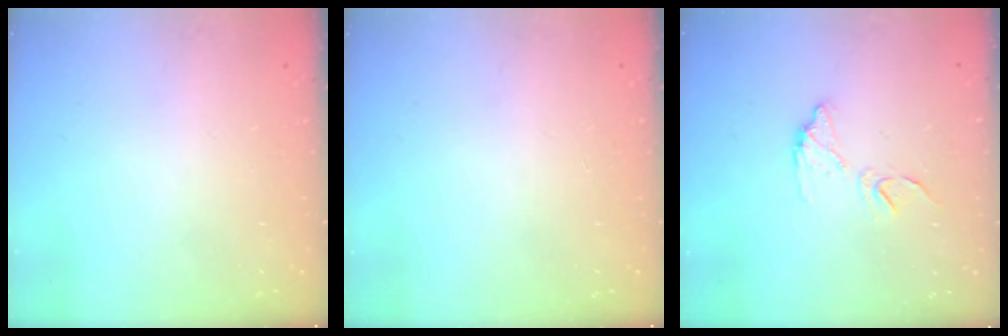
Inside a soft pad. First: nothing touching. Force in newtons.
{"total": 0.0}
{"total": 8.2, "press": 8.2, "slide": 0.1}